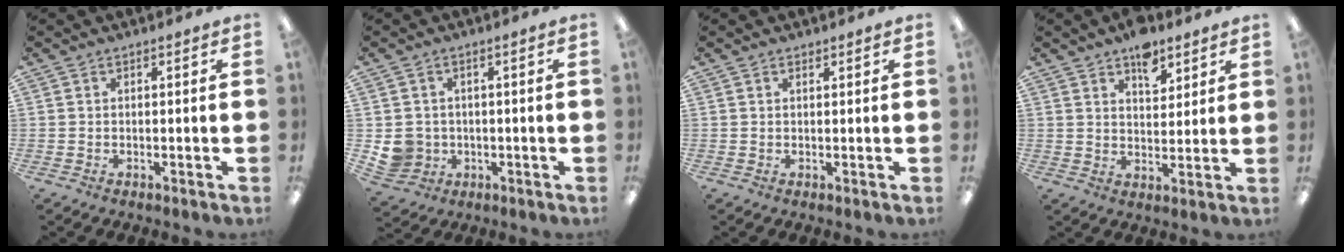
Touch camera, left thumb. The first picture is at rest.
{"total": 5.4, "force": [-0.3, 5.3, 1.1], "torque": [-0.028, 0.009, 0.001]}
{"total": 0.6, "force": [0.6, 0.2, 0.2], "torque": [-0.004, 0.000, 0.010]}
{"total": 7.8, "force": [5.4, 4.2, 3.8], "torque": [-0.042, -0.025, 0.092]}